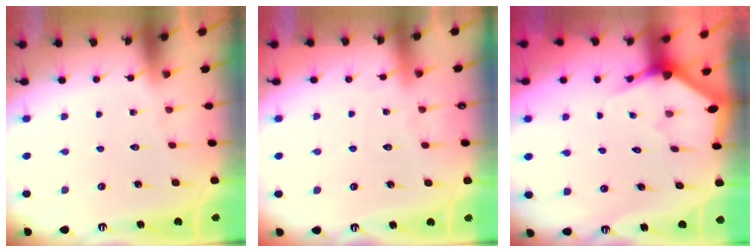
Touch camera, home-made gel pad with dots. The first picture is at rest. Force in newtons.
{"total": 3.0, "press": 2.9, "slide": 0.4}
{"total": 3.1, "press": 3.1, "slide": 0.2}